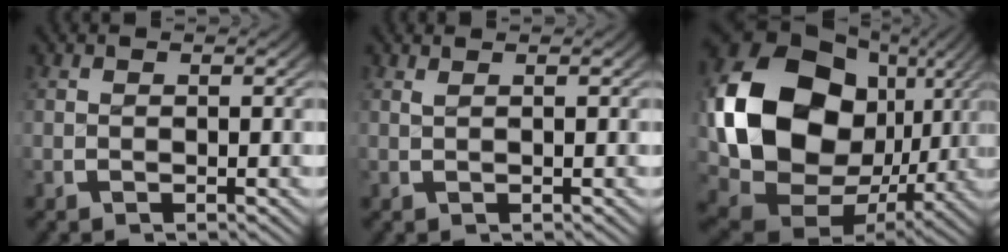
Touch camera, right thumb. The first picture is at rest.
{"total": 0.6, "force": [0.4, 0.0, 0.5], "torque": [-0.011, -0.001, 0.008]}
{"total": 22.2, "force": [-0.1, 15.8, 15.6], "torque": [-0.350, -0.063, 0.026]}